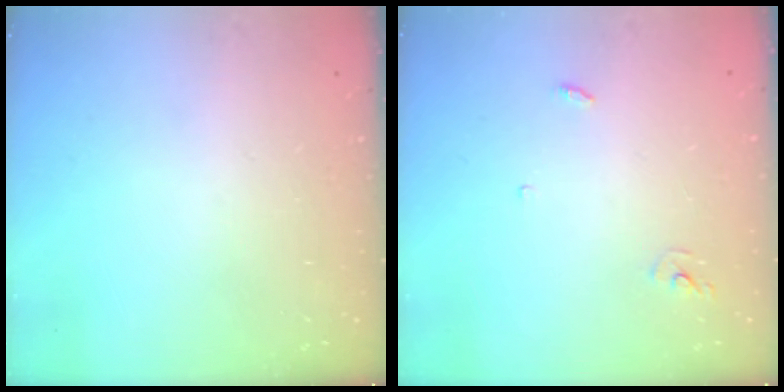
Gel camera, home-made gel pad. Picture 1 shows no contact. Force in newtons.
{"total": 2.9, "press": 2.9, "slide": 0.2}